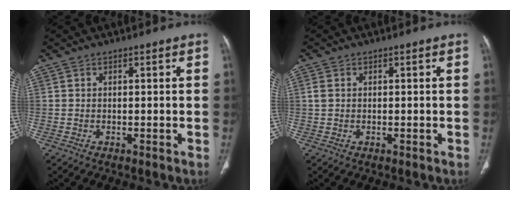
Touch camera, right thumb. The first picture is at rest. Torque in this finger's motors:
{"motor_torque": [-0.26, 0.09, -0.18, 0.26, -0.01]}